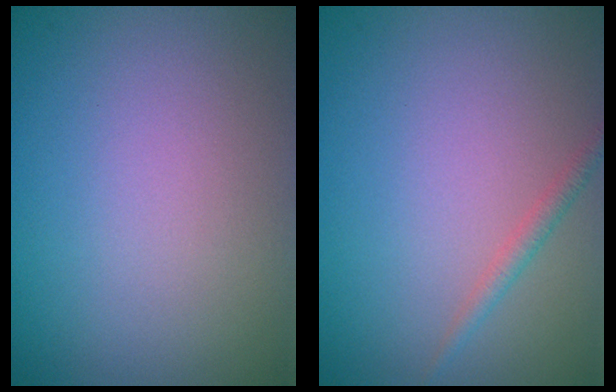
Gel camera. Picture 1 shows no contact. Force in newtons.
{"total": 1.1, "press": 1.1, "slide": 0.1}